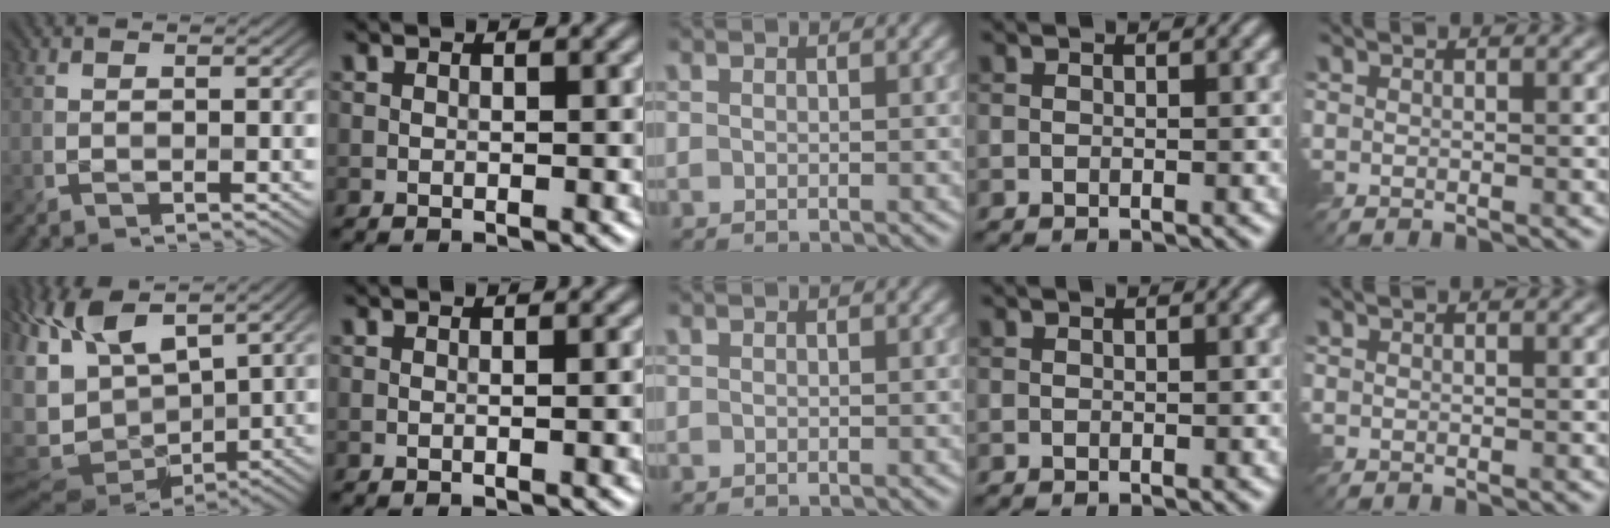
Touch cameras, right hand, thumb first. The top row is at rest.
{"thumb": {"total": 13.3, "force": [2.7, 7.1, 10.9], "torque": [-0.250, -0.001, 0.063]}, "index": {"total": 1.6, "force": [-0.3, 0.4, 1.5], "torque": [-0.016, 0.001, -0.006]}}